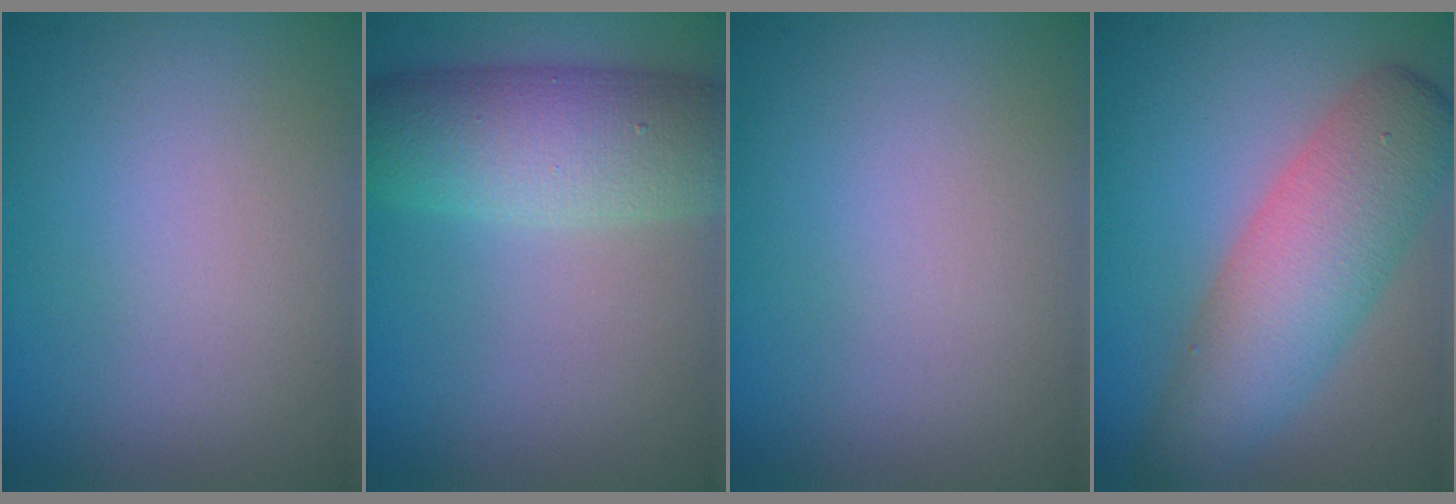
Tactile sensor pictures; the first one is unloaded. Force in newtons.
{"total": 7.6, "press": 7.6, "slide": 0.2}
{"total": 0.0}
{"total": 6.9, "press": 6.9, "slide": 0.3}